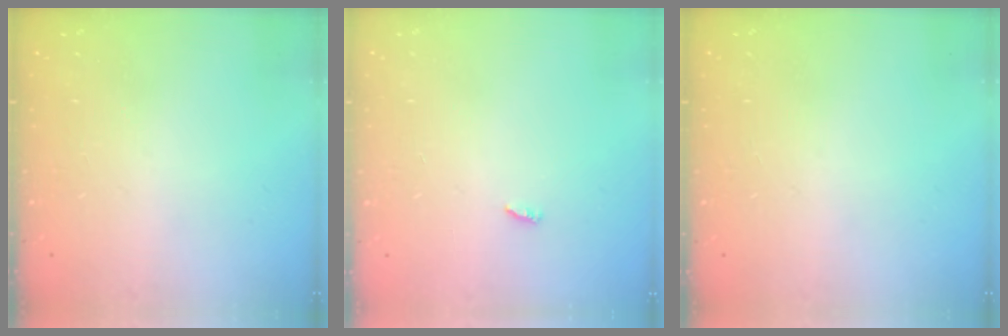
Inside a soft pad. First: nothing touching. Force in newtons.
{"total": 2.3, "press": 2.3, "slide": 0.2}
{"total": 0.0}